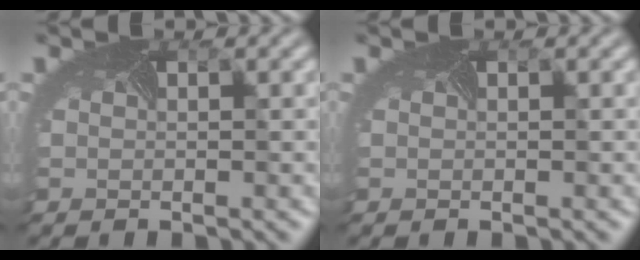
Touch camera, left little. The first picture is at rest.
{"total": 0.0}